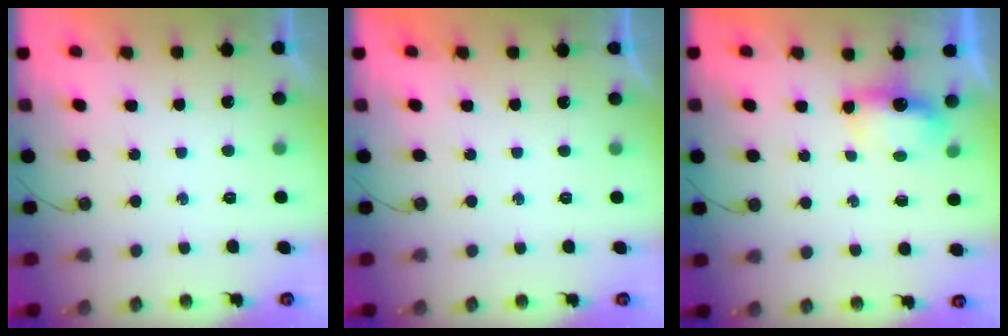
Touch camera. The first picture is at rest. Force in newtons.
{"total": 0.0}
{"total": 4.9, "press": 4.8, "slide": 0.6}